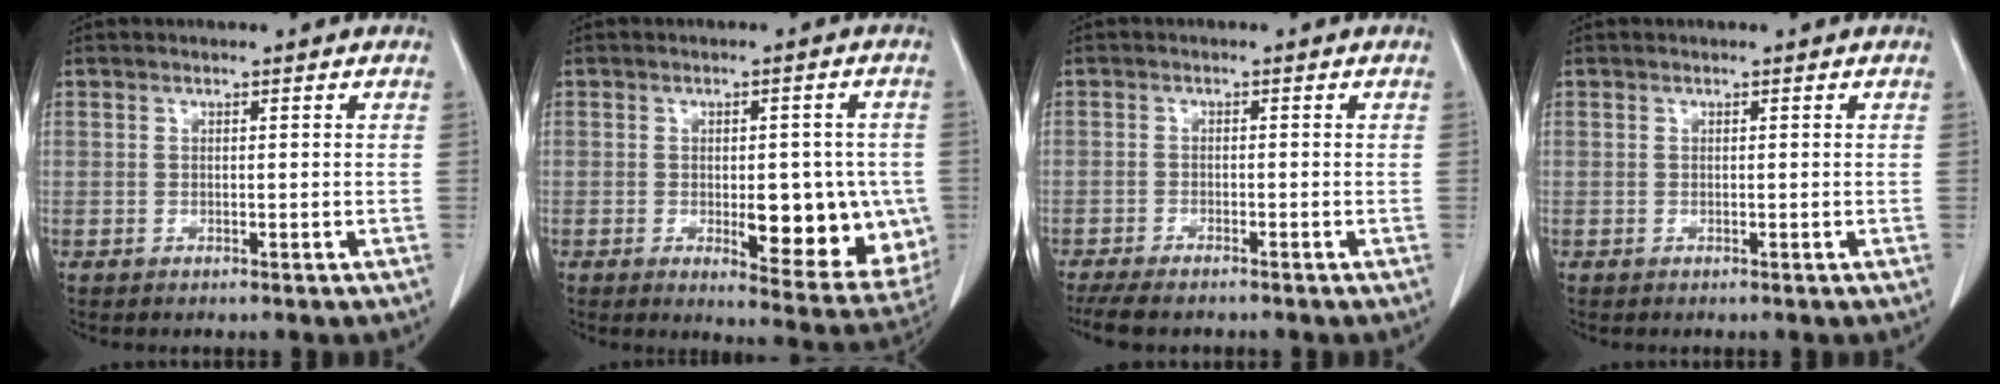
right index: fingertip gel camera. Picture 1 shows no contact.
{"total": 13.5, "force": [-2.1, 5.0, 12.3], "torque": [-0.122, -0.003, -0.008]}
{"total": 6.7, "force": [-5.7, 1.5, 3.3], "torque": [-0.049, -0.012, -0.091]}
{"total": 0.0}